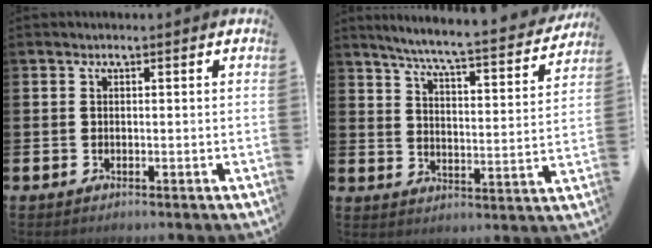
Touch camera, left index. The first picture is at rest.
{"total": 6.2, "force": [5.7, -0.1, 2.5], "torque": [-0.066, -0.050, 0.090]}